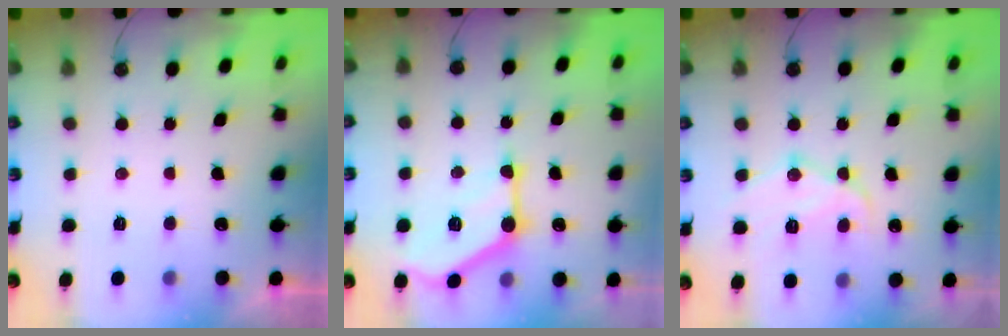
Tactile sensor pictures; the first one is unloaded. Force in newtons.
{"total": 13.6, "press": 13.6, "slide": 0.7}
{"total": 12.4, "press": 12.4, "slide": 1.1}